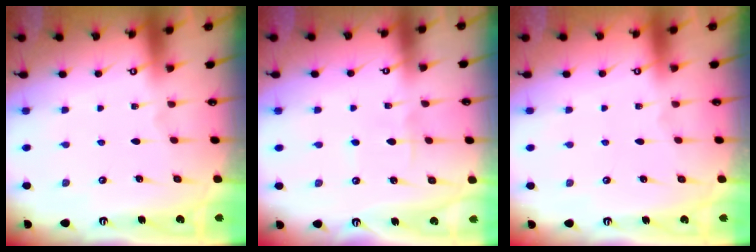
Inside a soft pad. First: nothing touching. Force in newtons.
{"total": 2.9, "press": 2.9, "slide": 0.3}
{"total": 0.0}